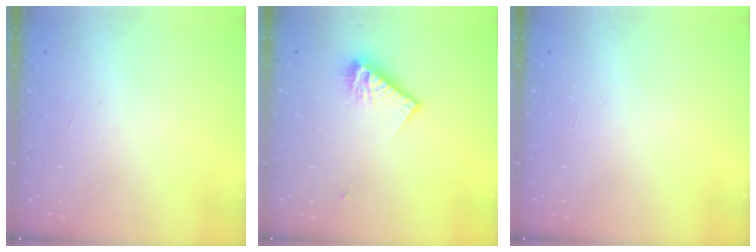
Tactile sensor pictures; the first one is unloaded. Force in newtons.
{"total": 9.1, "press": 9.0, "slide": 0.9}
{"total": 0.0}